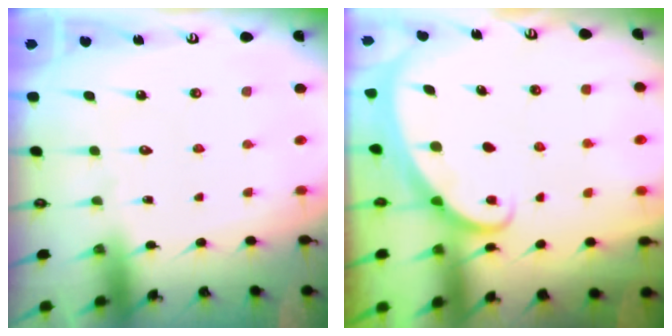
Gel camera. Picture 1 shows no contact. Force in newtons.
{"total": 1.7, "press": 1.6, "slide": 0.2}